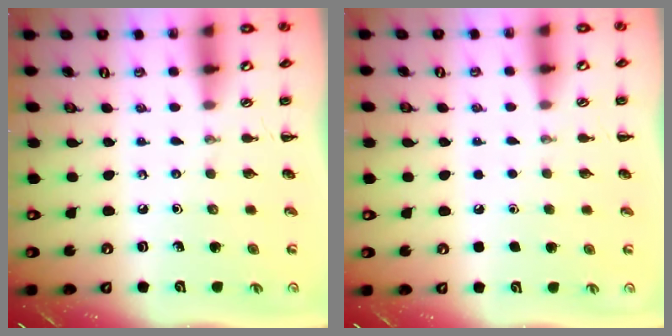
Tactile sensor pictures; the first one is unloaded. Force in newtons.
{"total": 1.6, "press": 1.6, "slide": 0.1}